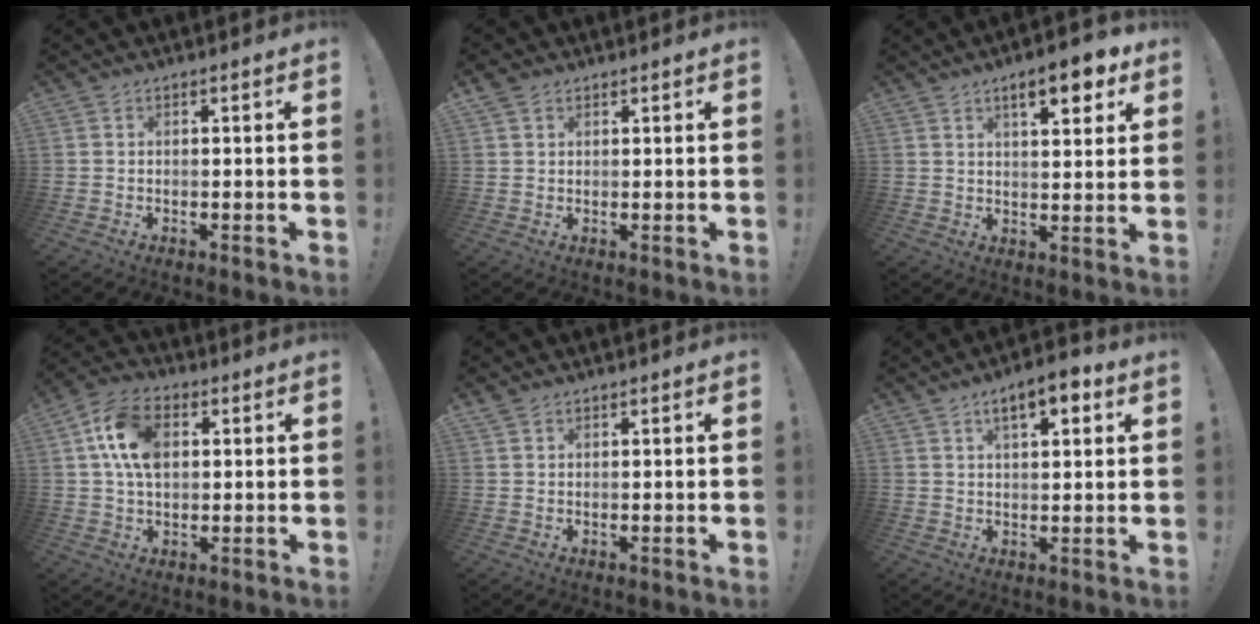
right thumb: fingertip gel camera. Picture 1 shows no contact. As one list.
[{"total": 2.5, "force": [1.7, 1.7, 0.8], "torque": [-0.009, -0.004, 0.032]}, {"total": 9.4, "force": [5.3, 2.8, 7.3], "torque": [-0.096, -0.023, 0.084]}, {"total": 13.5, "force": [3.1, 9.2, 9.3], "torque": [-0.174, 0.016, 0.062]}, {"total": 1.3, "force": [1.0, 0.7, 0.3], "torque": [0.003, -0.003, 0.019]}, {"total": 7.4, "force": [3.8, 2.5, 5.8], "torque": [-0.081, -0.013, 0.061]}]